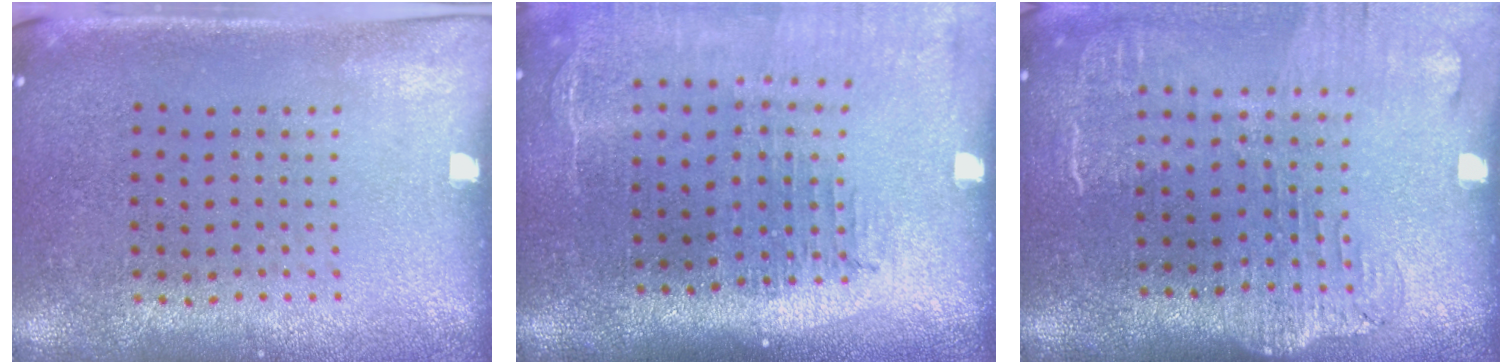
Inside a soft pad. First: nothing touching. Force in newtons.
{"total": 2.3, "press": 1.9, "slide": 1.3}
{"total": 1.9, "press": 1.5, "slide": 1.2}